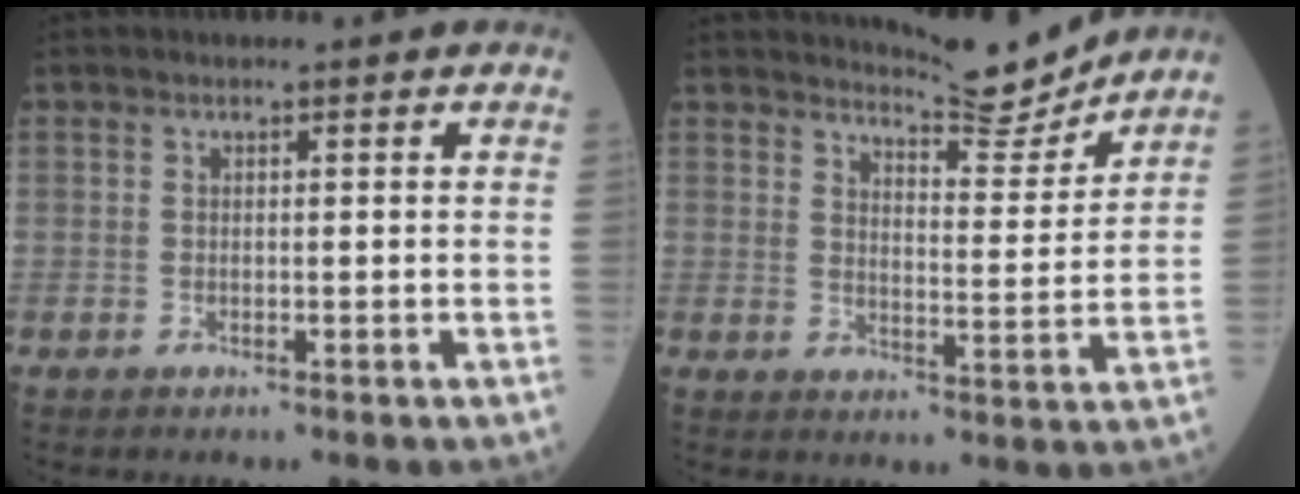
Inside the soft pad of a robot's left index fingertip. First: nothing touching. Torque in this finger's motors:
{"motor_torque": [-0.40, -0.63, -0.13, -0.01]}